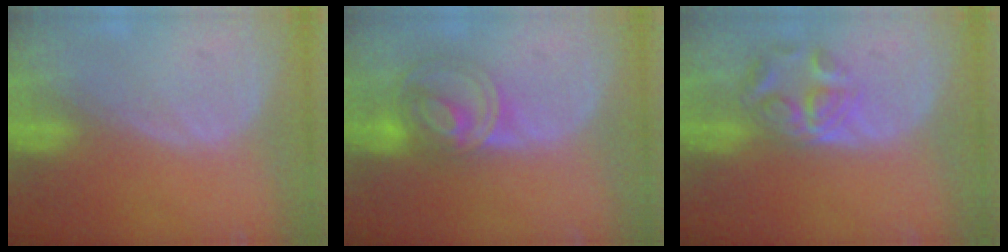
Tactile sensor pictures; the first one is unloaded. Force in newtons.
{"total": 7.2, "press": 6.3, "slide": 3.5}
{"total": 5.7, "press": 4.8, "slide": 3.1}